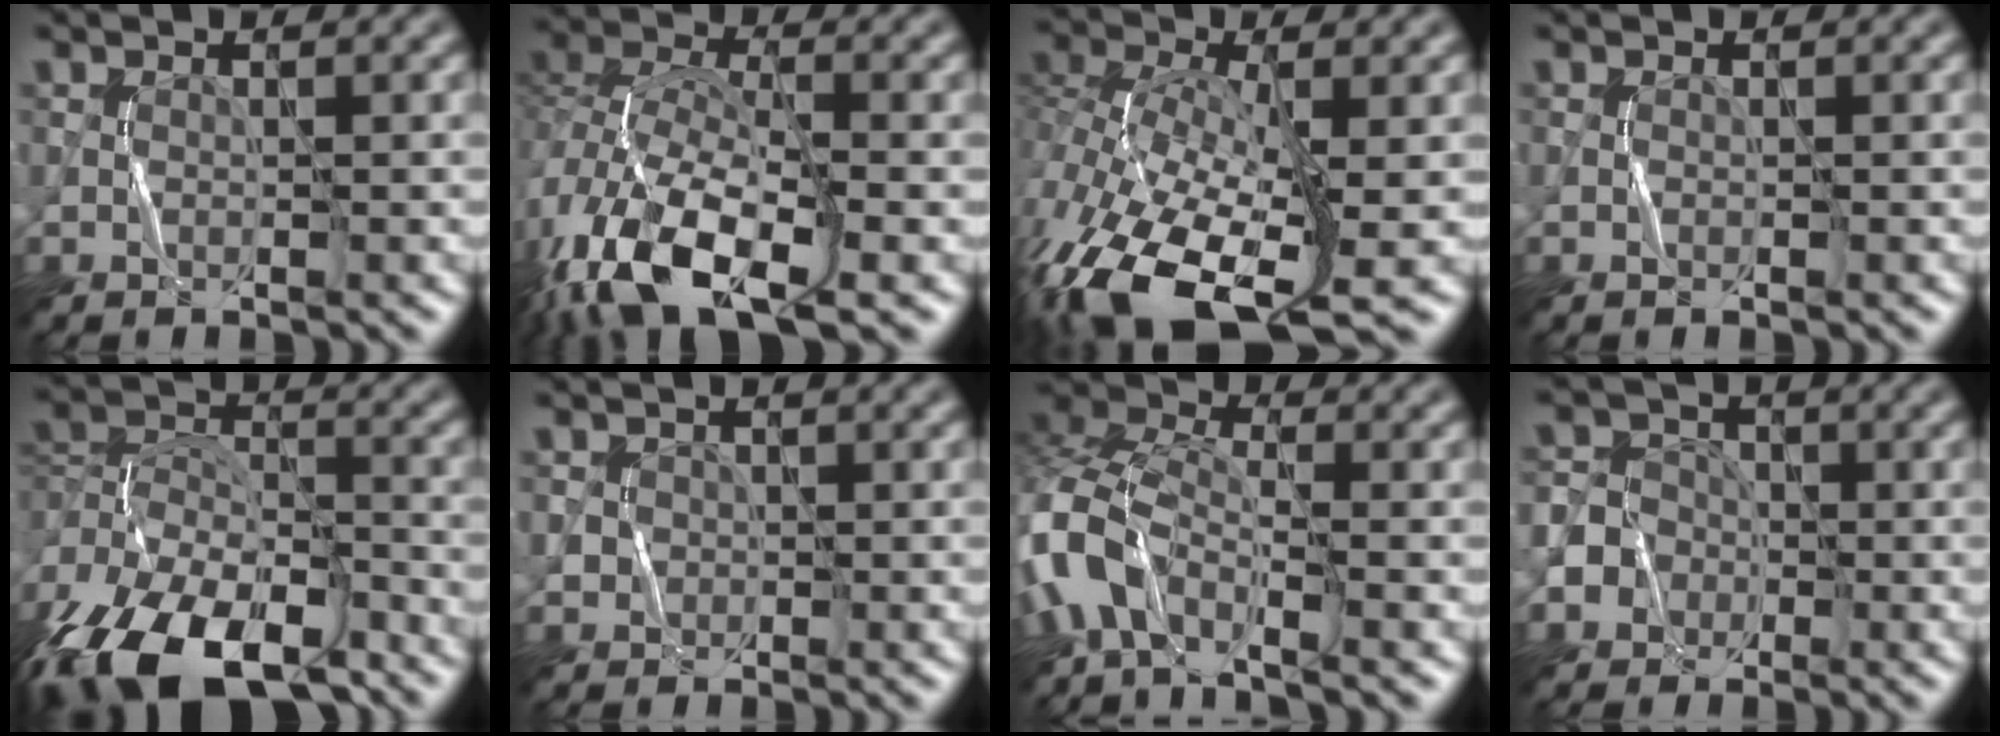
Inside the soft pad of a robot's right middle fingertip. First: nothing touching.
{"total": 13.4, "force": [-7.2, 6.0, 9.6], "torque": [-0.212, -0.025, -0.136]}
{"total": 15.7, "force": [-6.9, 7.4, 12.0], "torque": [-0.295, -0.027, -0.112]}
{"total": 0.0}
{"total": 14.8, "force": [-9.5, 7.4, 8.5], "torque": [-0.196, -0.003, -0.164]}
{"total": 1.3, "force": [0.0, 1.3, 0.2], "torque": [0.004, -0.003, 0.007]}
{"total": 7.2, "force": [-3.1, 3.8, 5.3], "torque": [-0.121, 0.007, -0.084]}
{"total": 5.5, "force": [-2.1, 5.0, 1.0], "torque": [-0.010, 0.007, -0.058]}